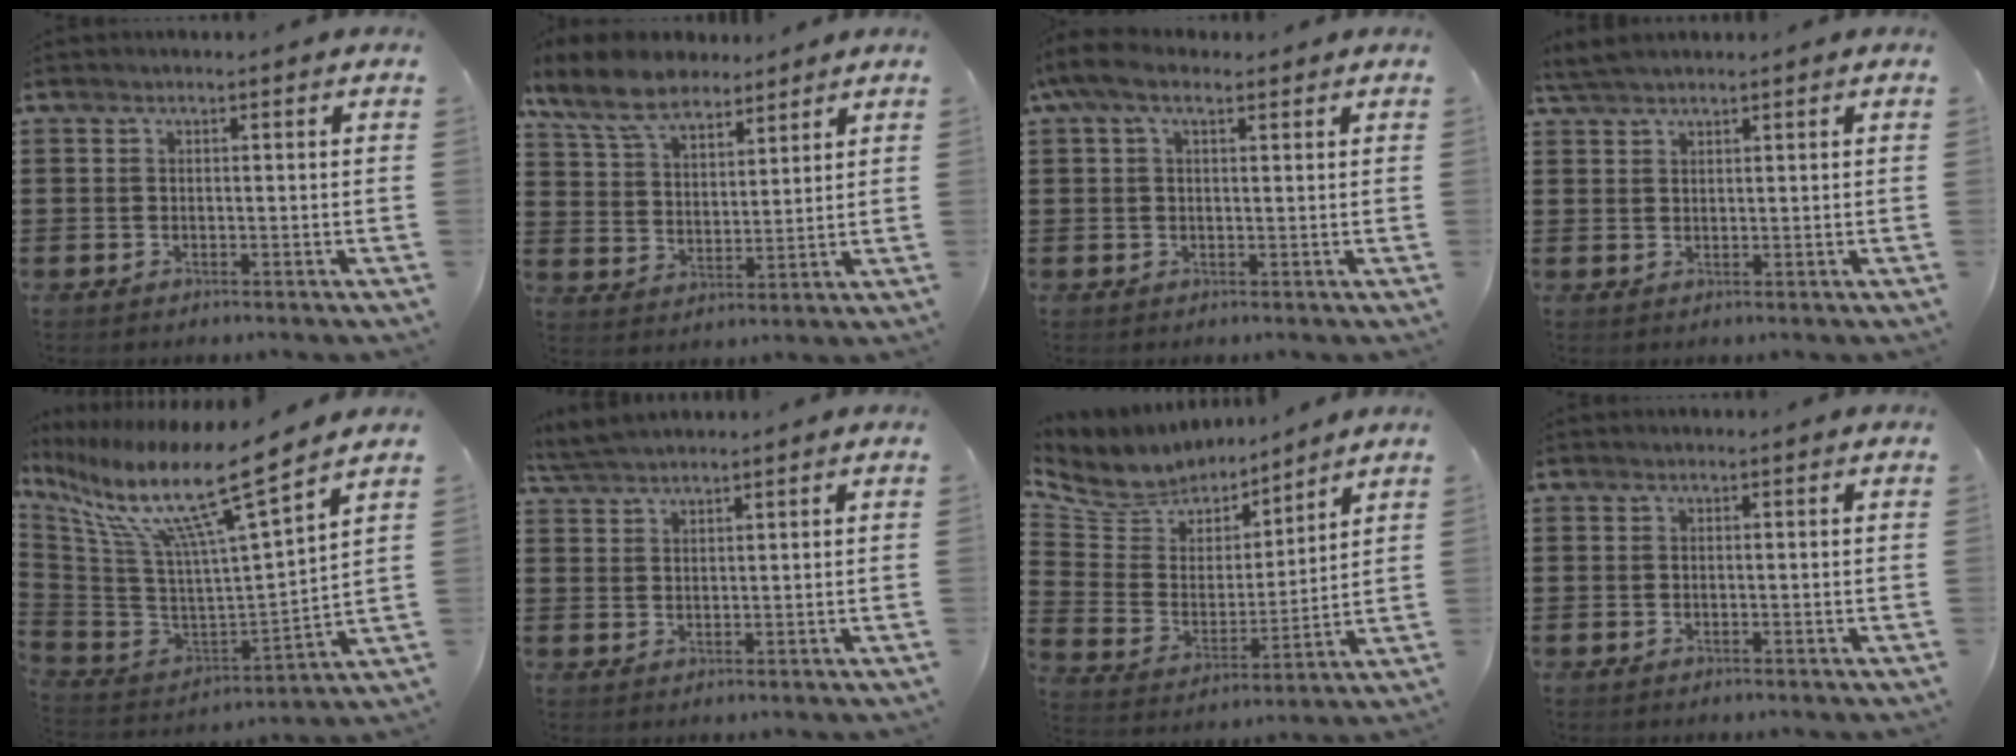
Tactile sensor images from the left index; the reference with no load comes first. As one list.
[{"total": 9.2, "force": [7.5, 3.4, 4.0], "torque": [-0.106, -0.011, 0.142]}, {"total": 5.0, "force": [2.3, 2.1, 3.9], "torque": [-0.087, 0.009, 0.039]}, {"total": 2.6, "force": [2.4, 0.3, 1.0], "torque": [-0.025, 0.004, 0.046]}, {"total": 13.8, "force": [9.2, 0.7, 10.3], "torque": [-0.212, -0.073, 0.139]}, {"total": 3.5, "force": [3.3, 0.4, 1.1], "torque": [-0.032, -0.001, 0.063]}, {"total": 7.3, "force": [6.5, 3.3, 0.1], "torque": [-0.054, -0.047, 0.116]}, {"total": 0.0}]